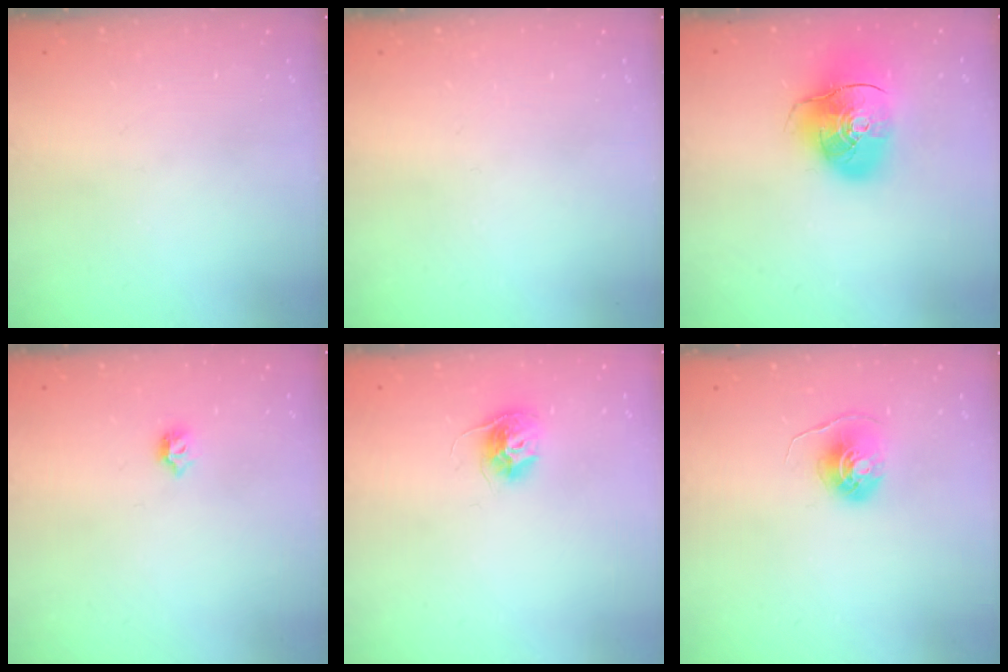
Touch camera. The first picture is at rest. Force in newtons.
{"total": 0.0}
{"total": 14.0, "press": 13.8, "slide": 2.3}
{"total": 4.8, "press": 4.7, "slide": 1.0}
{"total": 10.0, "press": 10.0, "slide": 0.6}
{"total": 6.1, "press": 6.1, "slide": 0.5}